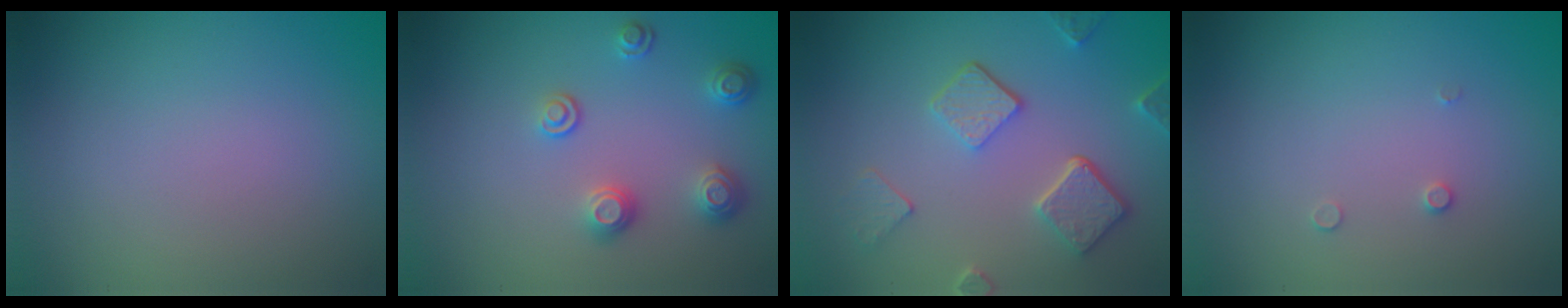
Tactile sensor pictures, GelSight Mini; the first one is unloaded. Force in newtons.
{"total": 2.5, "press": 2.3, "slide": 0.9}
{"total": 5.0, "press": 3.9, "slide": 3.2}
{"total": 0.6, "press": 0.6, "slide": 0.2}